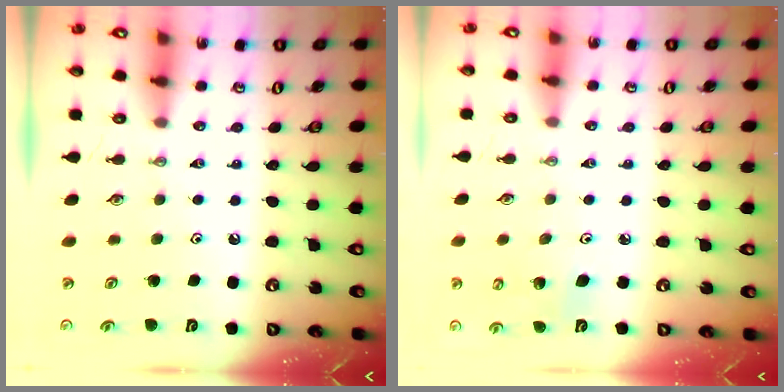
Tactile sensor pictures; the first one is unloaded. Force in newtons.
{"total": 6.1, "press": 5.9, "slide": 1.5}